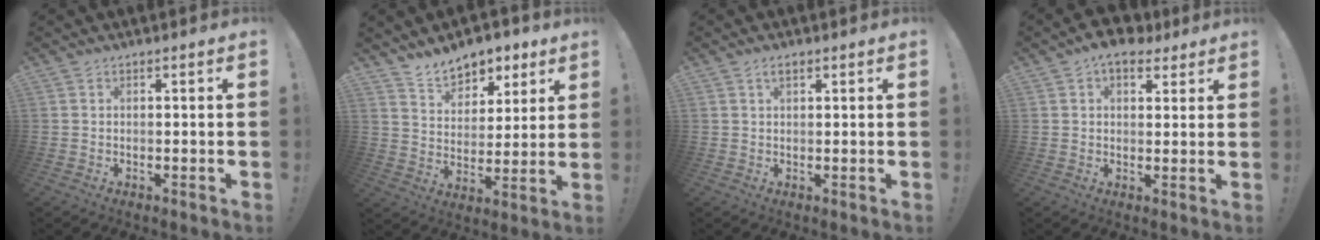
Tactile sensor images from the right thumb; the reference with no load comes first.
{"total": 10.4, "force": [8.3, 5.6, 2.7], "torque": [-0.049, -0.058, 0.161]}
{"total": 2.0, "force": [1.0, 1.0, 1.4], "torque": [-0.027, 0.003, 0.018]}
{"total": 6.3, "force": [3.6, 3.7, 3.7], "torque": [-0.049, -0.013, 0.064]}